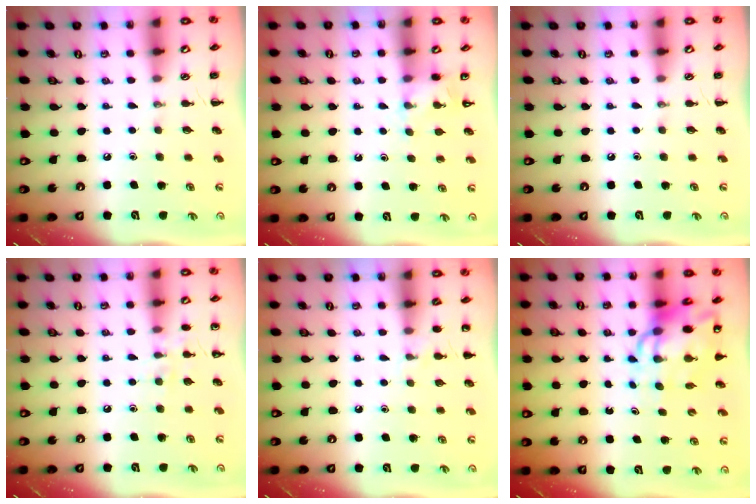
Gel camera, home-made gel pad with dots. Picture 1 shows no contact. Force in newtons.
{"total": 5.4, "press": 5.1, "slide": 1.6}
{"total": 0.0}
{"total": 6.6, "press": 6.4, "slide": 1.7}
{"total": 3.8, "press": 3.6, "slide": 1.3}
{"total": 10.9, "press": 10.5, "slide": 3.0}